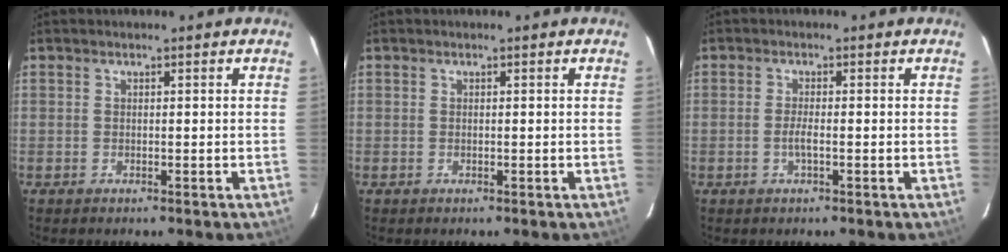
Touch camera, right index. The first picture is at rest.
{"total": 0.0}
{"total": 1.7, "force": [-0.7, 0.1, 1.6], "torque": [-0.033, -0.003, -0.013]}